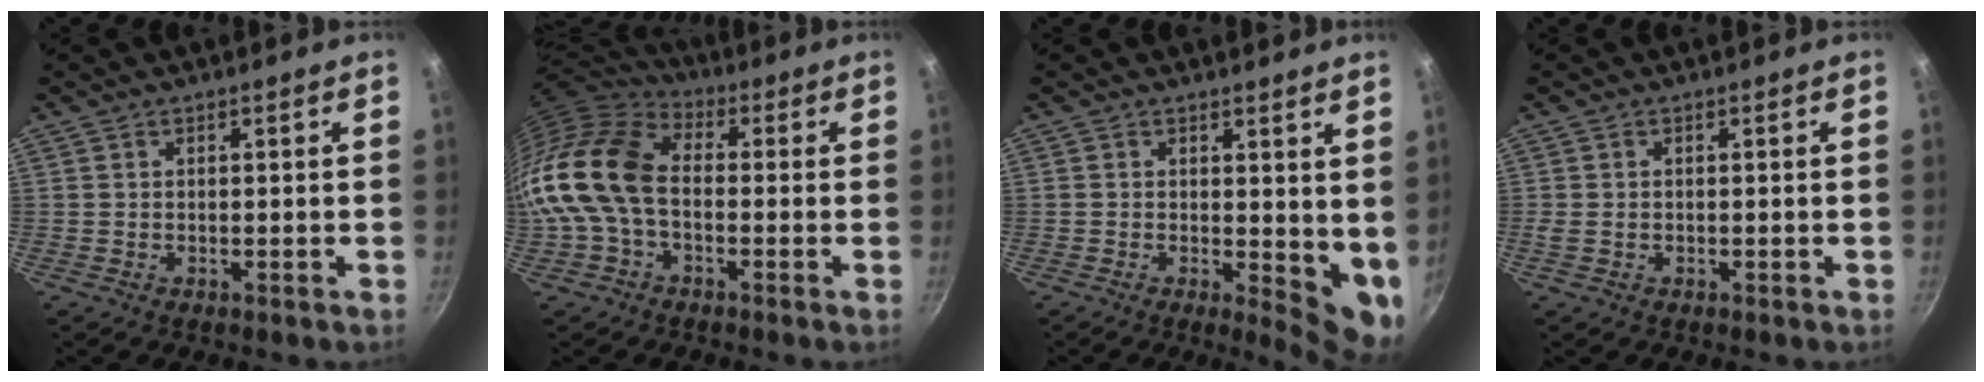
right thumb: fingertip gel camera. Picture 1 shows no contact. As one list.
[{"total": 14.9, "force": [-2.0, 9.8, 11.1], "torque": [-0.203, 0.036, -0.057]}, {"total": 7.1, "force": [0.9, 3.3, 6.2], "torque": [-0.065, -0.017, 0.015]}, {"total": 1.5, "force": [-0.3, 1.0, 1.0], "torque": [-0.021, 0.000, -0.005]}]